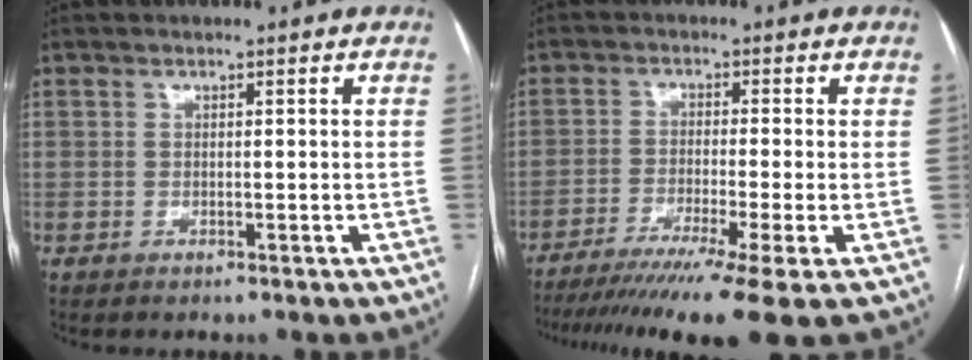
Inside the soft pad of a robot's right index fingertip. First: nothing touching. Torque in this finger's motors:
{"motor_torque": [1.35, -0.78, 0.68, 0.14]}